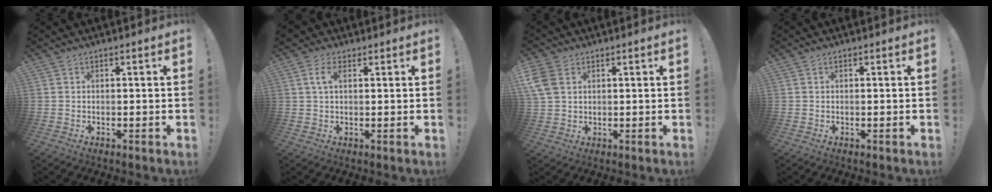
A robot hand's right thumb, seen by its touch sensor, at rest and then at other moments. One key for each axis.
{"total": 5.1, "fx": 1.9, "fy": 2.7, "fz": 3.8, "tx": -0.075, "ty": 0.002, "tz": 0.032}
{"total": 7.4, "fx": 2.7, "fy": 5.4, "fz": 4.3, "tx": -0.089, "ty": -0.006, "tz": 0.054}
{"total": 0.0}